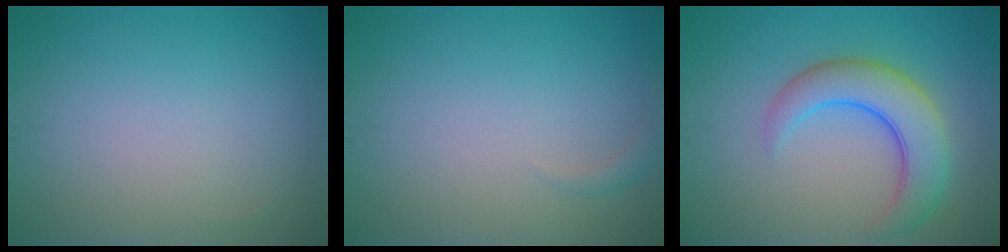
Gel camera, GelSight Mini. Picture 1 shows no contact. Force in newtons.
{"total": 0.9, "press": 0.9, "slide": 0.1}
{"total": 5.8, "press": 5.8, "slide": 0.4}